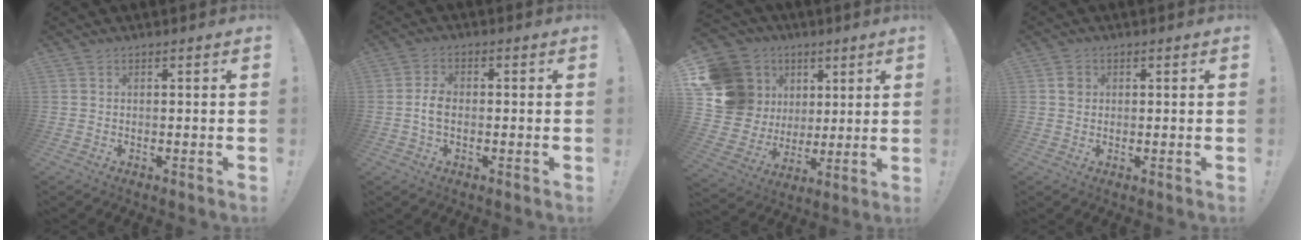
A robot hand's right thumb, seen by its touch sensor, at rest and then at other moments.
{"total": 4.7, "force": [-0.7, 2.8, 3.7], "torque": [-0.068, 0.003, -0.015]}
{"total": 19.5, "force": [6.7, 16.7, 7.5], "torque": [-0.138, -0.034, 0.167]}
{"total": 2.2, "force": [0.5, 2.0, 0.7], "torque": [0.000, -0.001, 0.008]}